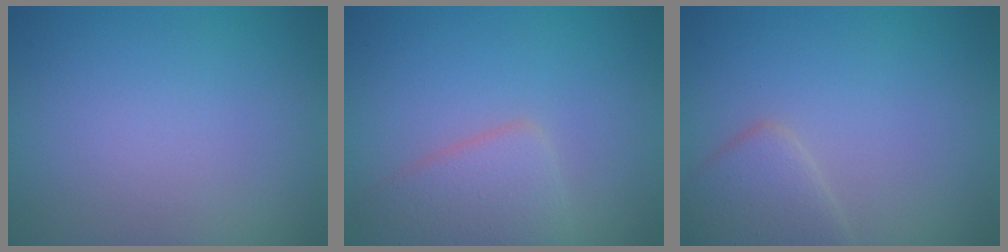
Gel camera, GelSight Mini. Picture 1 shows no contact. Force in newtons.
{"total": 3.5, "press": 3.5, "slide": 0.3}
{"total": 3.2, "press": 3.1, "slide": 0.2}